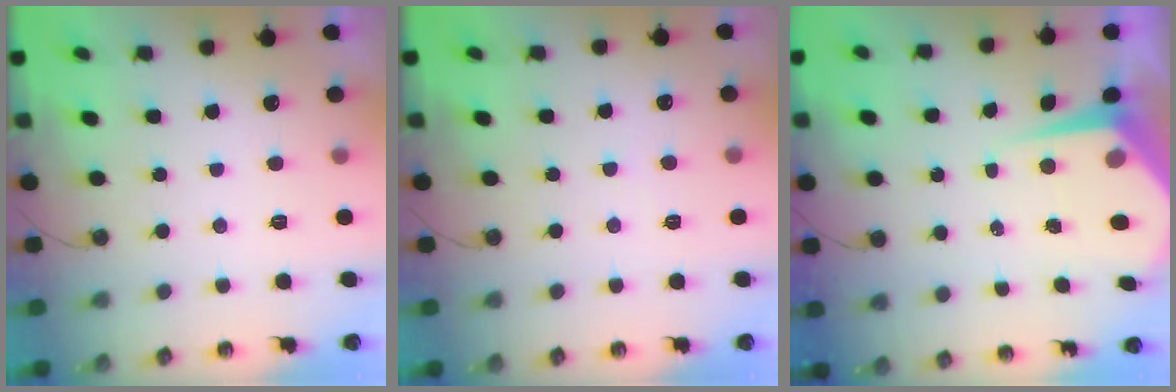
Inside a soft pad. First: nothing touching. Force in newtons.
{"total": 1.9, "press": 1.9, "slide": 0.3}
{"total": 7.4, "press": 7.4, "slide": 0.6}